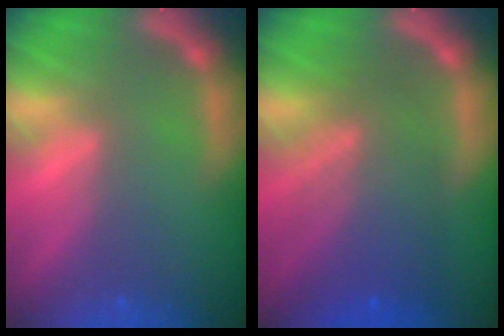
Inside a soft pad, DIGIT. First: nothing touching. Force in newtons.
{"total": 7.5}